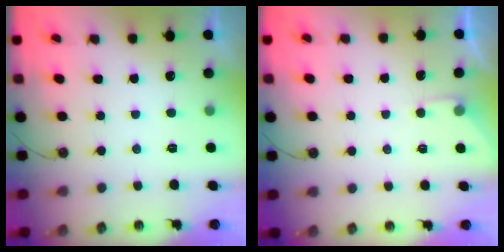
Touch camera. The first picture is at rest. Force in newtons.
{"total": 3.0, "press": 3.0, "slide": 0.4}